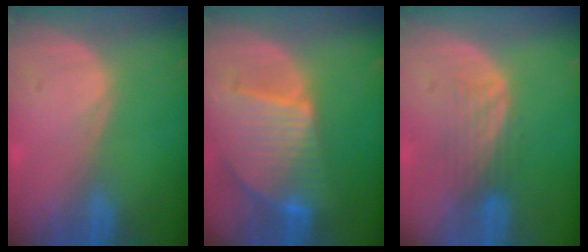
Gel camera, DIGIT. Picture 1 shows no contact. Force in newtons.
{"total": 9.4, "press": 8.1, "slide": 4.7}
{"total": 4.3, "press": 3.6, "slide": 2.3}